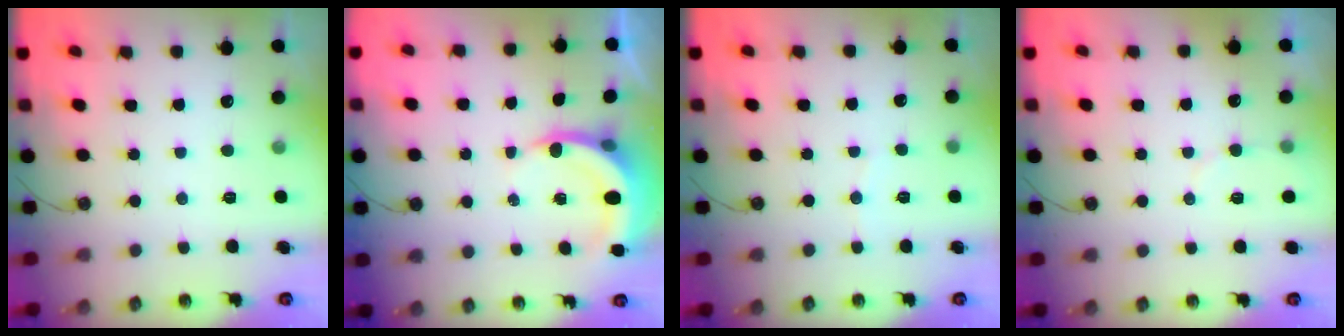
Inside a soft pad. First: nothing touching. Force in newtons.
{"total": 4.9, "press": 4.9, "slide": 0.3}
{"total": 3.2, "press": 3.2, "slide": 0.4}
{"total": 3.0, "press": 3.0, "slide": 0.2}